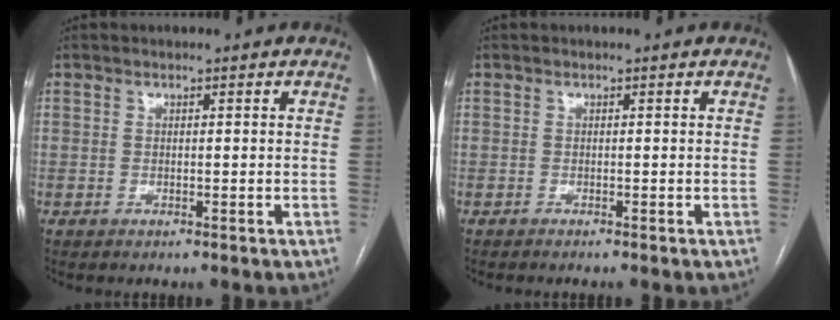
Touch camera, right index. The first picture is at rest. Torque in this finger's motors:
{"motor_torque": [-0.07, -0.07, 0.03, 0.02]}